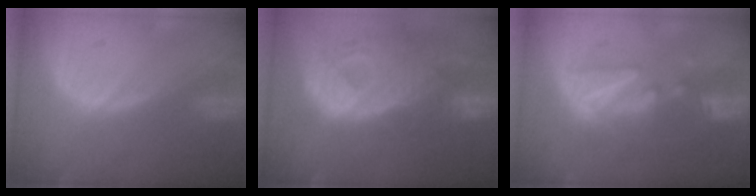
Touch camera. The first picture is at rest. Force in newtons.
{"total": 12.8, "press": 11.0, "slide": 6.6}
{"total": 8.2, "press": 7.4, "slide": 3.6}